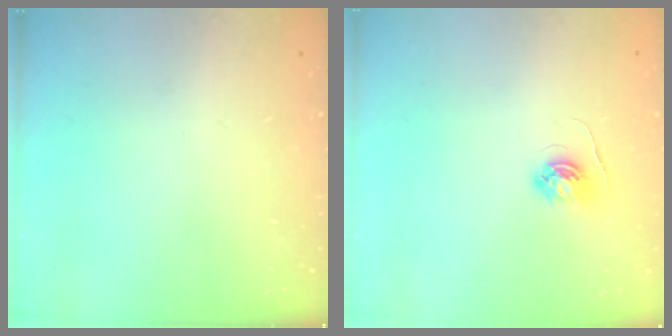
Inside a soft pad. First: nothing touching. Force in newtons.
{"total": 4.0, "press": 4.0, "slide": 0.4}